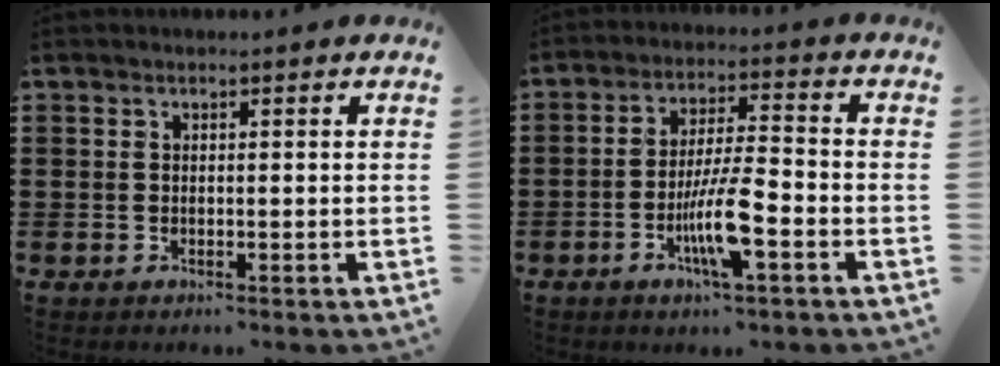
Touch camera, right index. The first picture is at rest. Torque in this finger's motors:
{"motor_torque": [0.50, -0.13, 0.32, 0.08]}